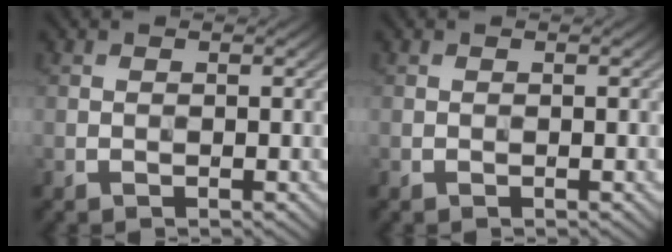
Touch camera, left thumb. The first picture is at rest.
{"total": 0.0}